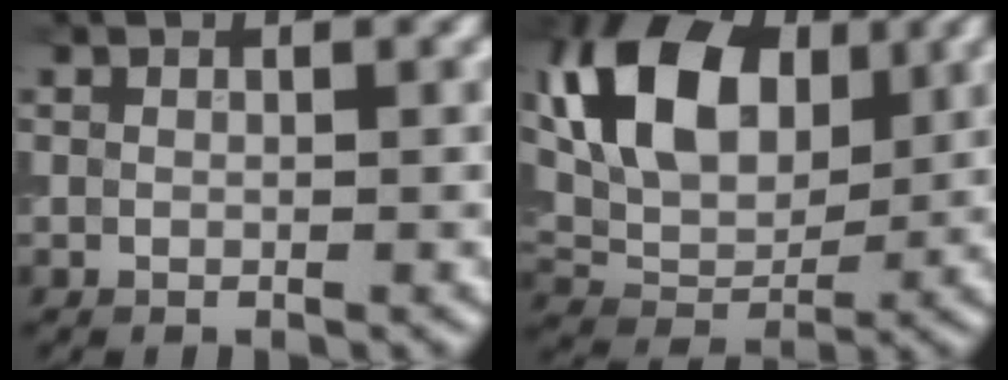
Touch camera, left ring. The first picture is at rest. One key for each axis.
{"total": 10.7, "fx": 3.3, "fy": 6.8, "fz": 7.5, "tx": -0.146, "ty": 0.005, "tz": 0.051}